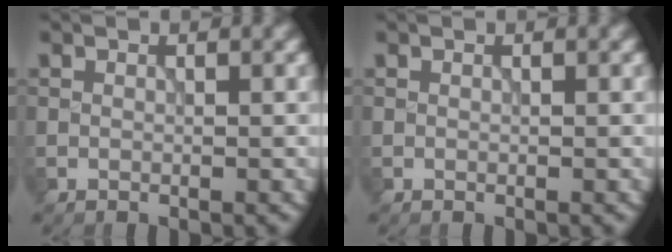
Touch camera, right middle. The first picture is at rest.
{"total": 0.0}